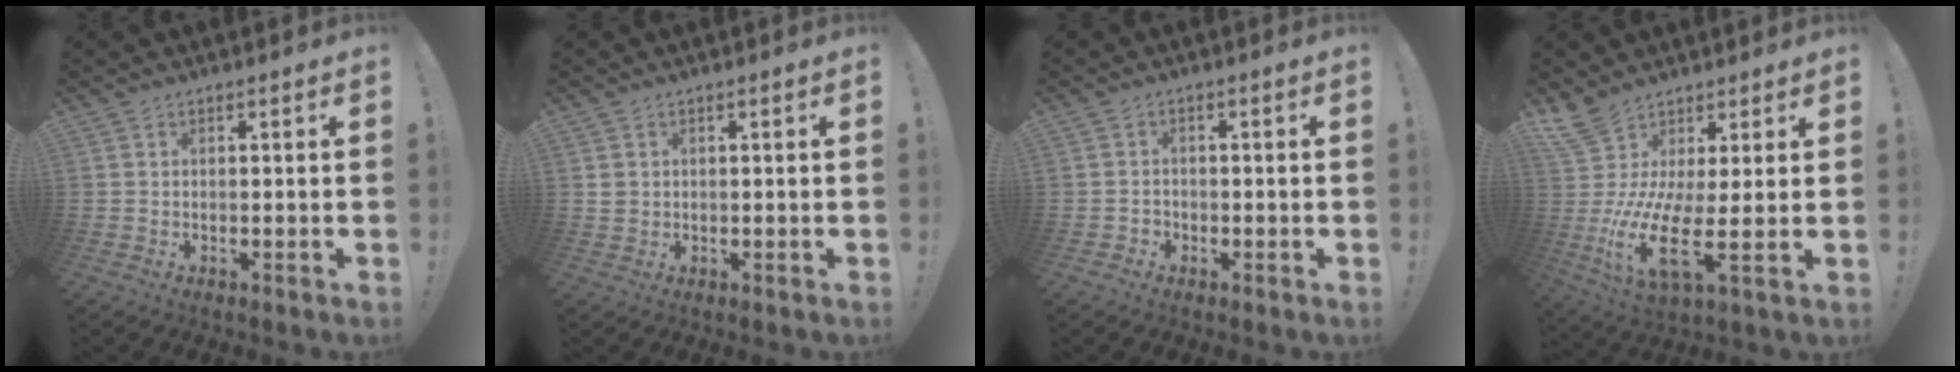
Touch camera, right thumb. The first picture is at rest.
{"total": 1.8, "force": [0.5, 1.6, 0.8], "torque": [-0.012, 0.002, 0.011]}
{"total": 1.8, "force": [-1.0, 1.4, 0.5], "torque": [-0.005, 0.000, -0.019]}
{"total": 12.8, "force": [3.2, 3.0, 12.1], "torque": [-0.267, -0.056, 0.057]}